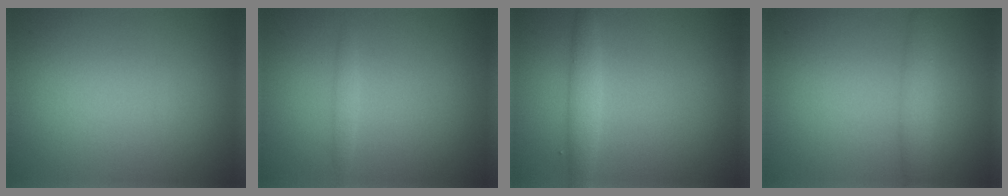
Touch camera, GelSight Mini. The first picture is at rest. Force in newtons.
{"total": 0.8, "press": 0.8, "slide": 0.0}
{"total": 2.0, "press": 2.0, "slide": 0.2}
{"total": 2.2, "press": 2.2, "slide": 0.1}